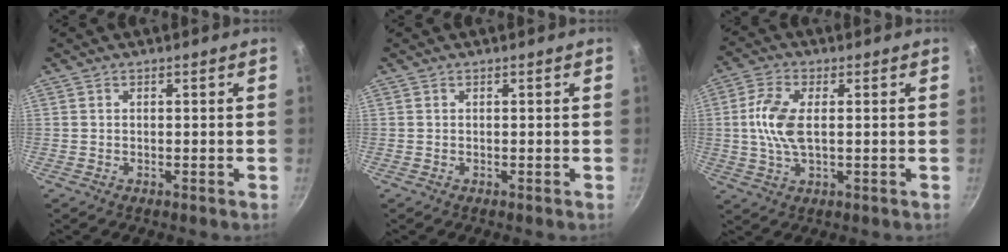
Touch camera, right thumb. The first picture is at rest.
{"total": 0.0}
{"total": 8.5, "force": [0.7, 4.1, 7.4], "torque": [-0.158, 0.007, 0.009]}